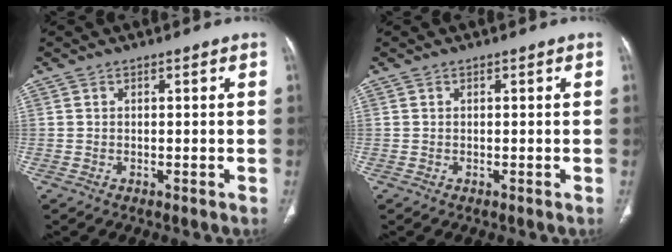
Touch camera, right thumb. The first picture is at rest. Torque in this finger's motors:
{"motor_torque": [-0.14, 0.07, -0.15, -0.06, 0.04]}